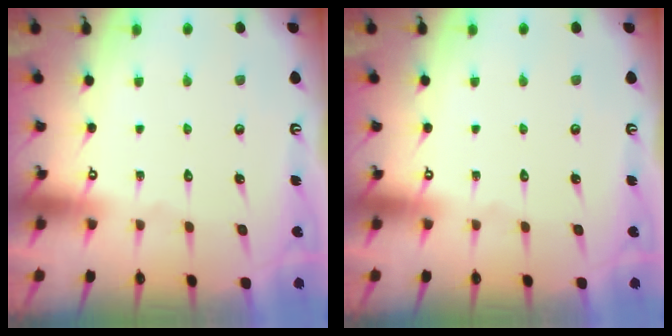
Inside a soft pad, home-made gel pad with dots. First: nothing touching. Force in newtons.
{"total": 0.0}